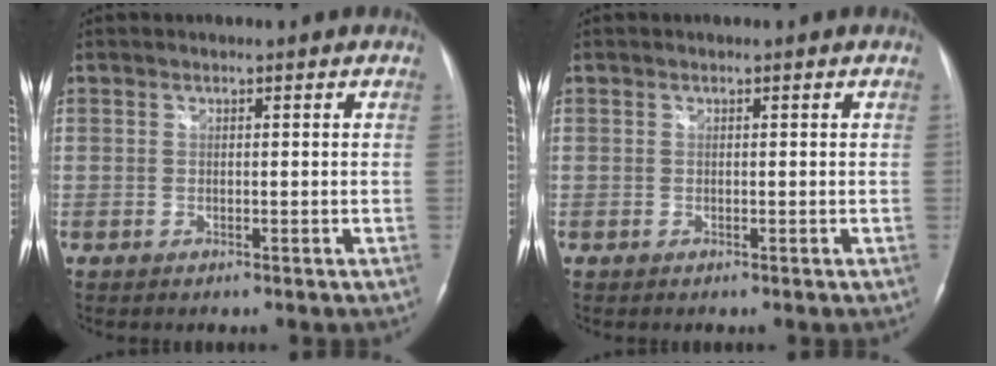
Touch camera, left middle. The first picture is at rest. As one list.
[{"total": 0.0}]